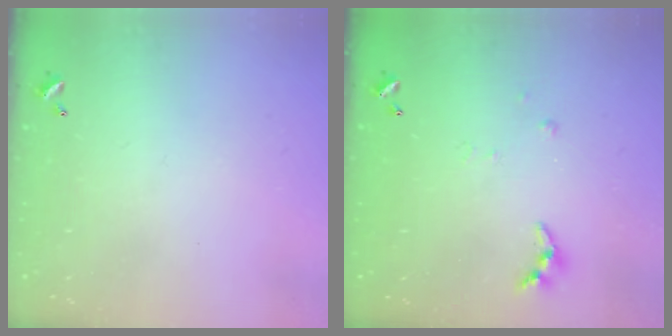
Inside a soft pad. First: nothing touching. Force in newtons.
{"total": 4.3, "press": 4.3, "slide": 0.4}